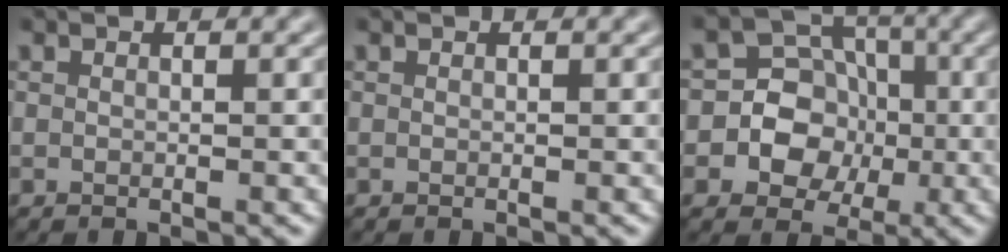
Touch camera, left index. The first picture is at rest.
{"total": 0.0}
{"total": 6.9, "force": [-1.2, 6.4, 2.2], "torque": [-0.021, 0.030, -0.047]}